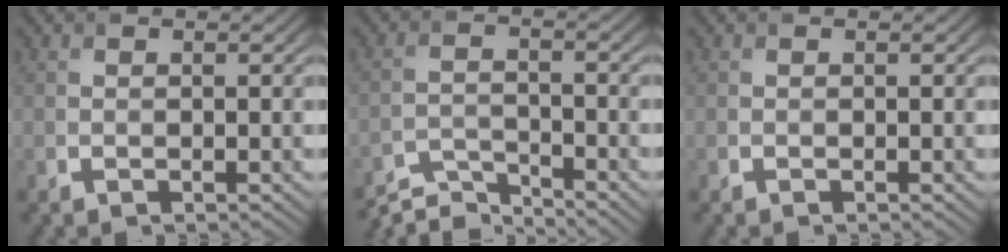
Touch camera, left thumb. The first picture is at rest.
{"total": 5.2, "force": [-5.0, 0.7, 1.2], "torque": [-0.029, -0.010, -0.095]}
{"total": 0.0}